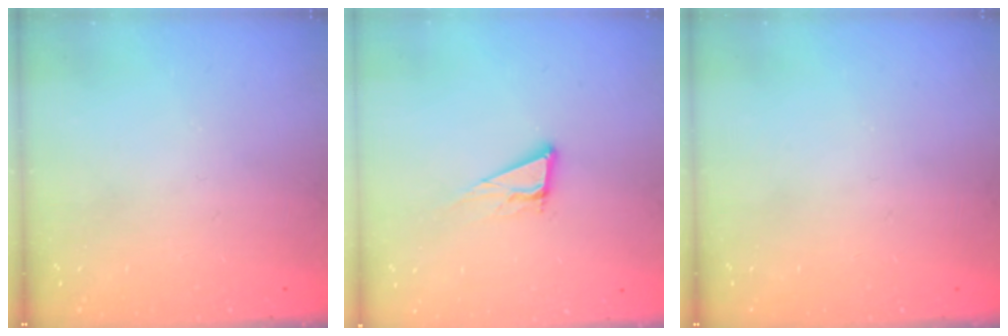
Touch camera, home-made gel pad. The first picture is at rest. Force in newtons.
{"total": 7.6, "press": 7.3, "slide": 2.3}
{"total": 0.0}